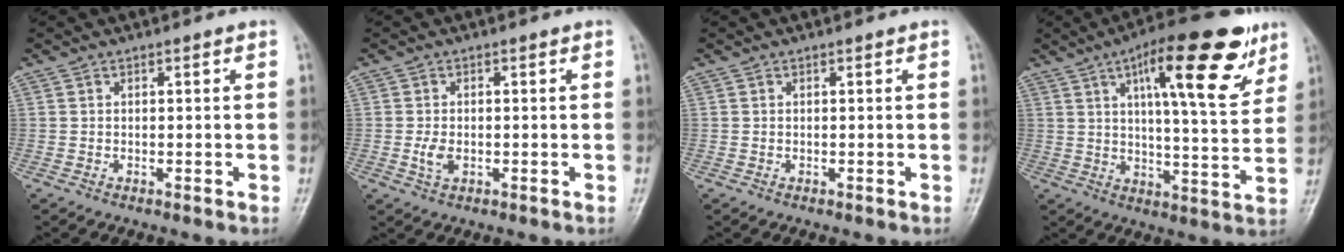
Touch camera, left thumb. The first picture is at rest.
{"total": 2.7, "force": [-0.5, 1.6, 2.1], "torque": [-0.041, -0.002, -0.010]}
{"total": 0.0}
{"total": 19.1, "force": [9.7, 5.7, 15.4], "torque": [-0.192, -0.032, 0.141]}